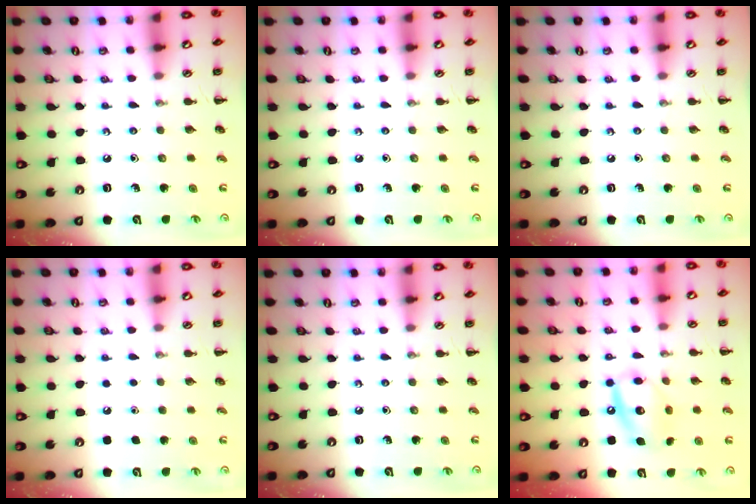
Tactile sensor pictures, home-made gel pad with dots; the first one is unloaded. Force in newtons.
{"total": 0.0}
{"total": 0.0}
{"total": 1.6, "press": 1.6, "slide": 0.1}
{"total": 0.0}
{"total": 13.4, "press": 13.2, "slide": 1.7}